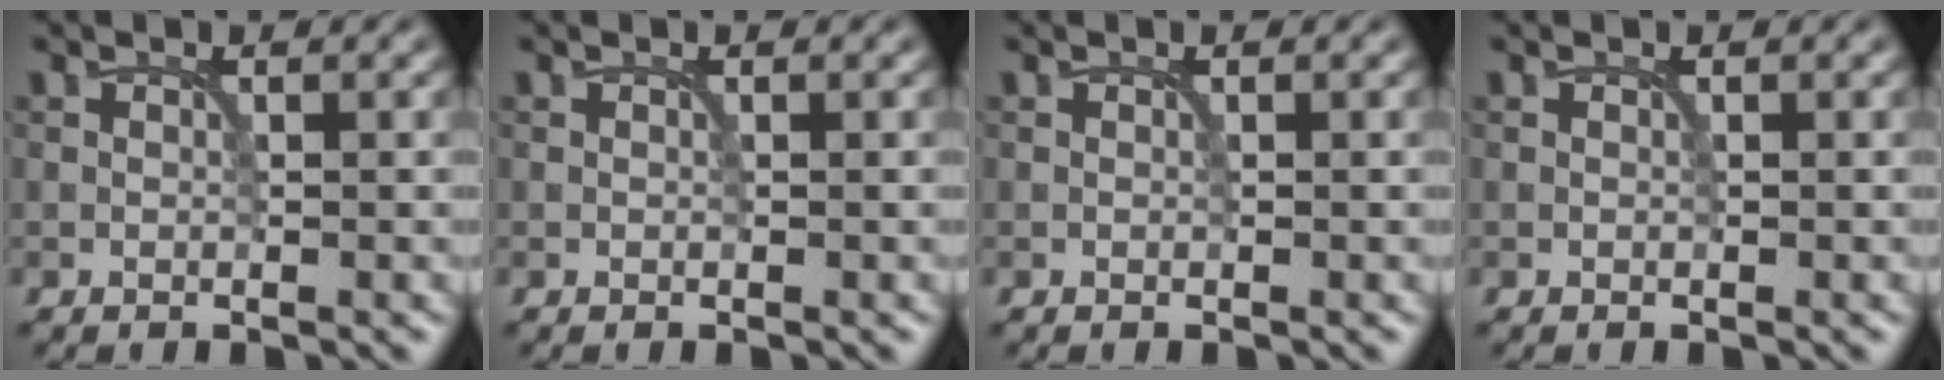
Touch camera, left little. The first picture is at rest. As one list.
[{"total": 0.0}, {"total": 0.0}, {"total": 0.0}]